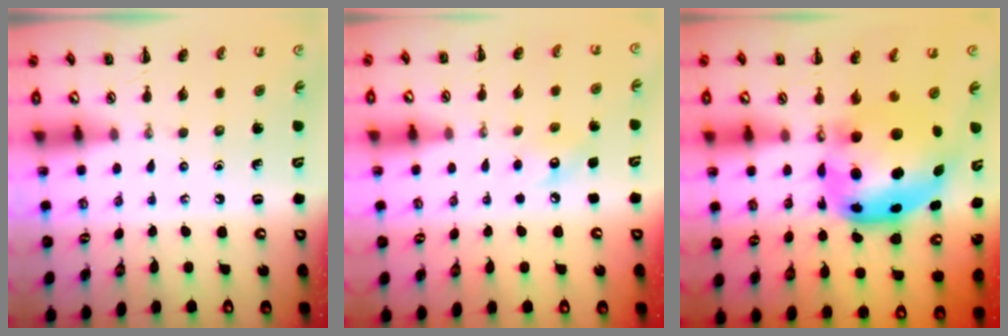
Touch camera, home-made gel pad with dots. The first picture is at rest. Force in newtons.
{"total": 7.4, "press": 7.2, "slide": 1.3}
{"total": 11.4, "press": 11.0, "slide": 2.9}